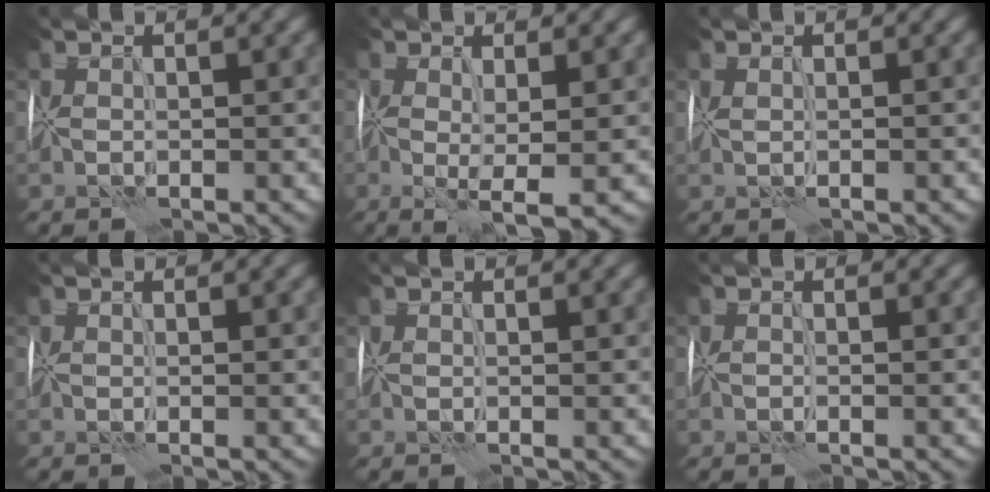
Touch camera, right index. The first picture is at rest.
{"total": 4.3, "force": [-1.2, 0.9, 4.1], "torque": [-0.079, -0.014, -0.022]}
{"total": 0.0}
{"total": 0.0}
{"total": 0.0}
{"total": 0.5, "force": [-0.5, 0.0, 0.2], "torque": [-0.001, 0.000, -0.010]}